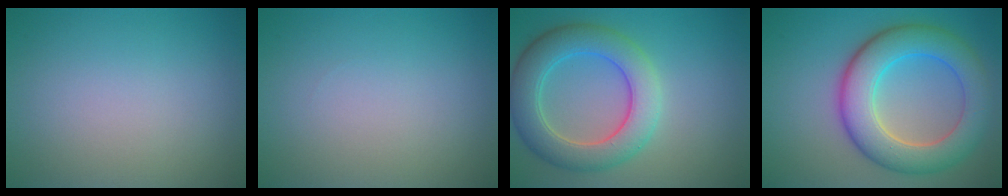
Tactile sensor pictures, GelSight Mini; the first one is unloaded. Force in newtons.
{"total": 0.0}
{"total": 6.6, "press": 6.5, "slide": 0.5}
{"total": 8.0, "press": 8.0, "slide": 0.3}